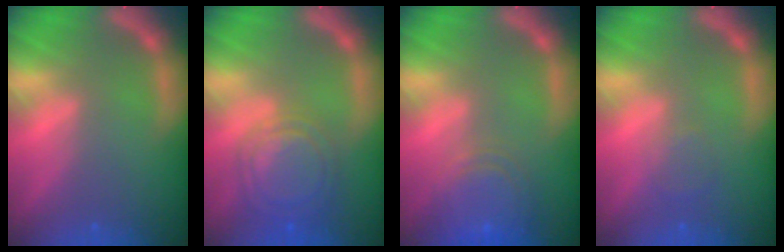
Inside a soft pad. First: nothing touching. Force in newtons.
{"total": 7.6}
{"total": 6.5}
{"total": 1.5}